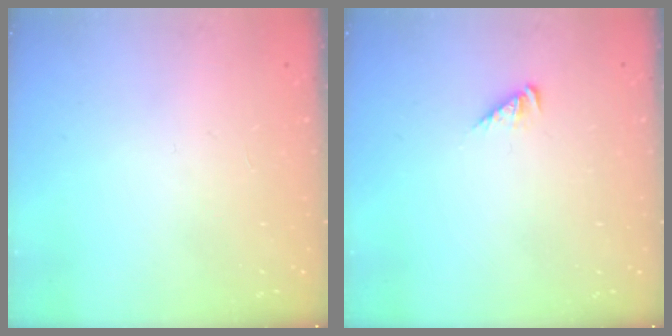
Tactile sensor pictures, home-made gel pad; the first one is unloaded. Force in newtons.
{"total": 3.4, "press": 3.4, "slide": 0.6}